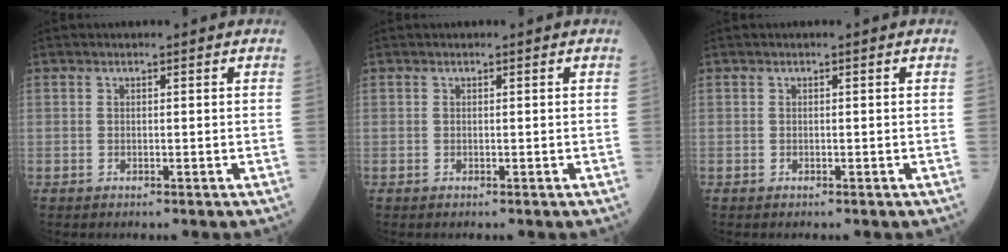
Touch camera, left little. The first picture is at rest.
{"total": 0.0}
{"total": 0.0}